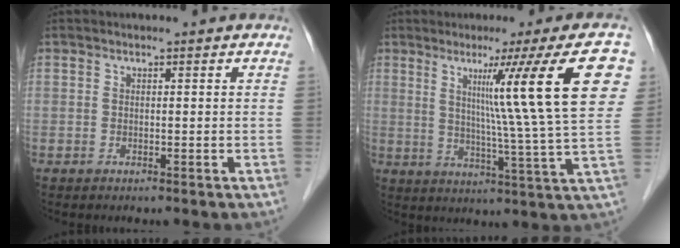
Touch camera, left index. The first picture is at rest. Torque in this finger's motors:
{"motor_torque": [0.57, -0.19, 0.42, 0.21]}